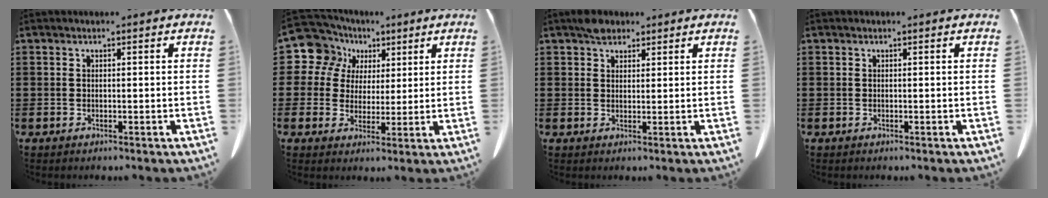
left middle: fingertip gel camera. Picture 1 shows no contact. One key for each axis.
{"total": 9.0, "fx": 4.0, "fy": 7.8, "fz": 2.2, "tx": -0.104, "ty": -0.020, "tz": 0.070}
{"total": 2.7, "fx": 2.2, "fy": 1.4, "fz": 0.7, "tx": -0.011, "ty": 0.001, "tz": 0.041}
{"total": 0.0}